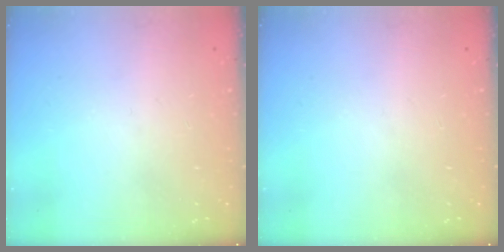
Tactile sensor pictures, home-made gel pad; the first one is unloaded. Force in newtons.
{"total": 0.0}